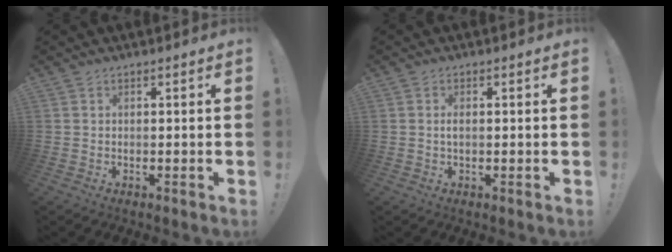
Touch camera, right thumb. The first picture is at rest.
{"total": 1.3, "force": [-0.1, 0.5, 1.2], "torque": [-0.027, 0.004, -0.002]}